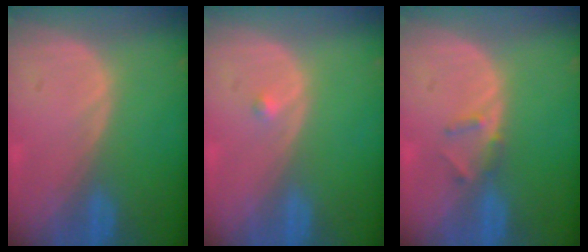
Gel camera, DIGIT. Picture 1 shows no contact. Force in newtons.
{"total": 0.7, "press": 0.7, "slide": 0.1}
{"total": 1.9, "press": 1.7, "slide": 0.9}